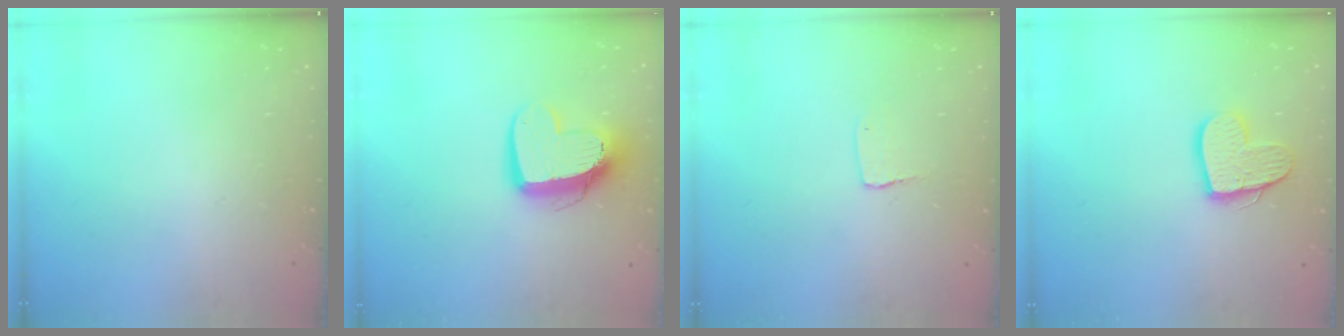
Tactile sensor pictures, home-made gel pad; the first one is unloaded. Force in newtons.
{"total": 12.1, "press": 12.0, "slide": 1.2}
{"total": 3.5, "press": 3.4, "slide": 0.3}
{"total": 11.9, "press": 11.8, "slide": 1.1}